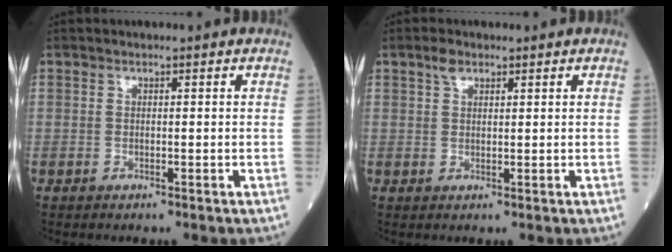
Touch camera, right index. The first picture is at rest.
{"total": 2.0, "force": [1.3, 1.0, 1.1], "torque": [-0.022, 0.006, 0.024]}